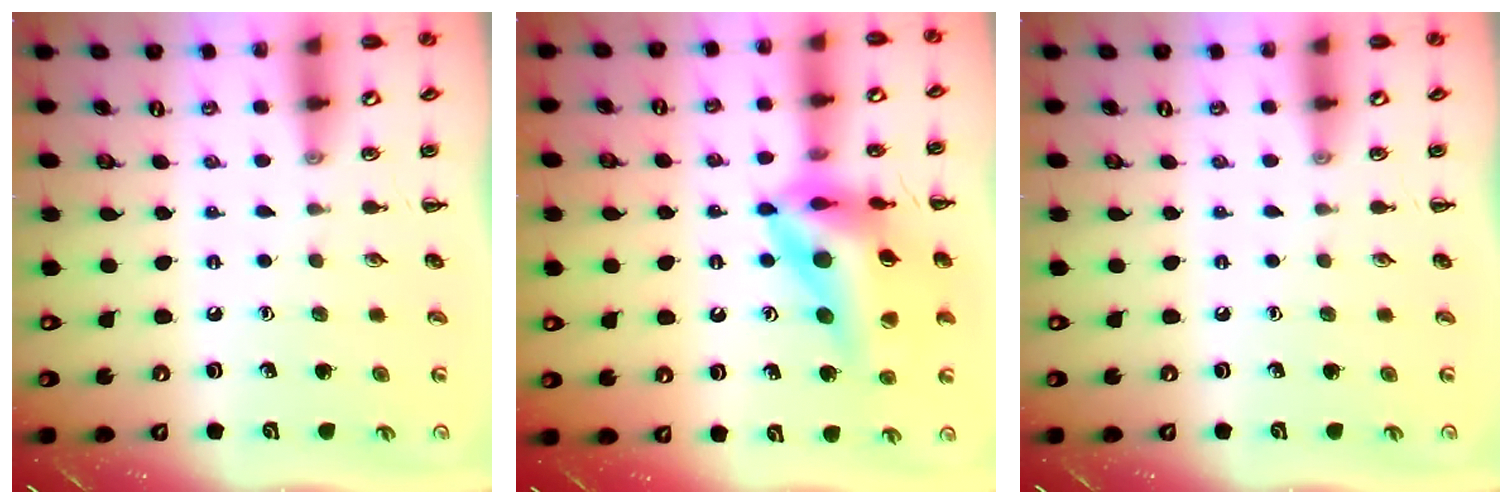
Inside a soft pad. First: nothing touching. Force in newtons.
{"total": 19.1, "press": 18.3, "slide": 5.2}
{"total": 0.0}